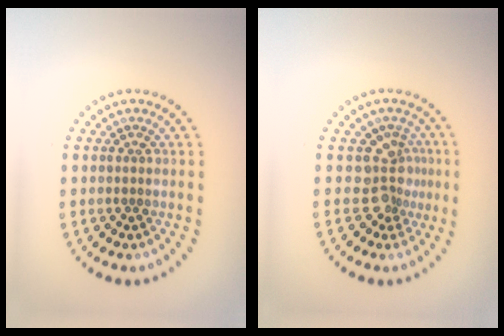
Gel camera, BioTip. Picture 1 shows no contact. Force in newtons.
{"total": 3.1, "press": 2.2, "slide": 2.2}